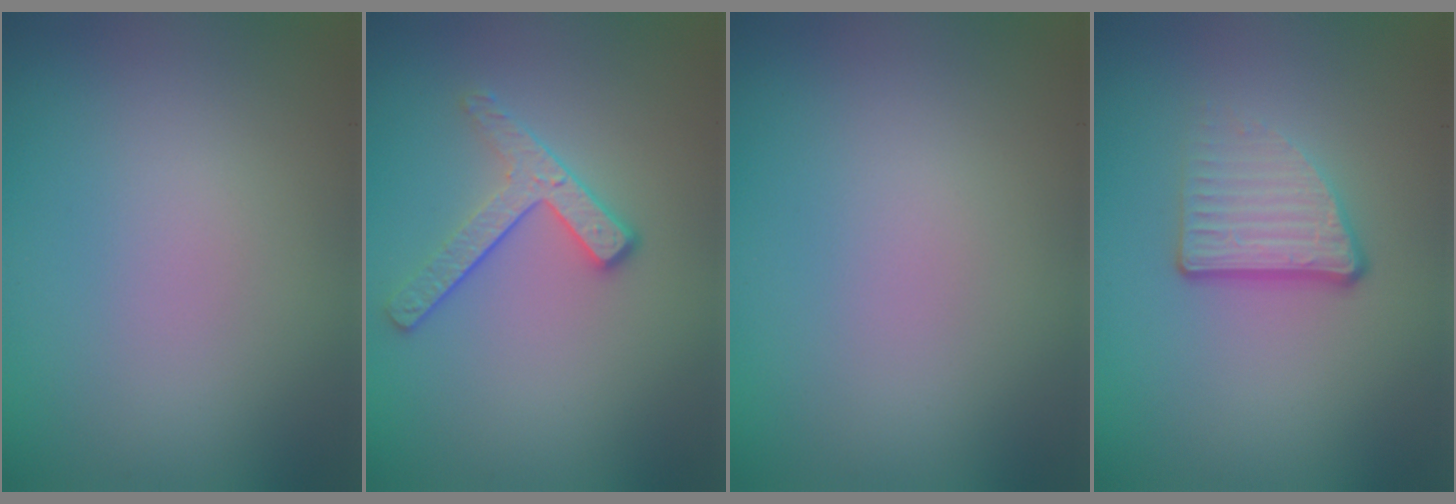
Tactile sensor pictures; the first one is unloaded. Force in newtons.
{"total": 2.9, "press": 2.4, "slide": 1.6}
{"total": 0.0}
{"total": 3.4, "press": 2.2, "slide": 2.7}